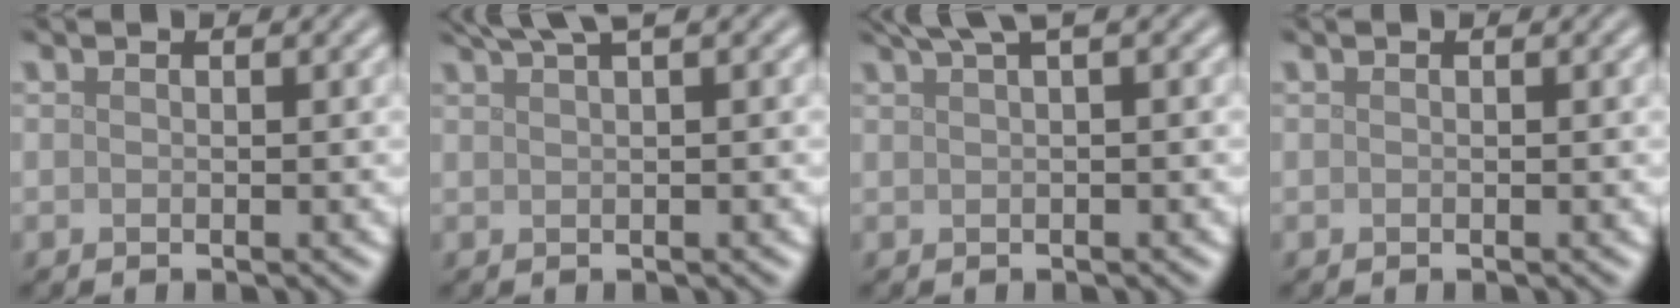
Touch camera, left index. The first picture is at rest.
{"total": 3.1, "force": [2.3, 0.5, 2.1], "torque": [-0.024, 0.011, 0.037]}
{"total": 3.2, "force": [2.0, 0.6, 2.4], "torque": [-0.032, 0.012, 0.032]}
{"total": 0.0}